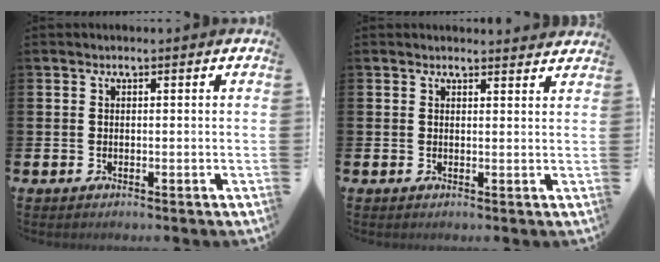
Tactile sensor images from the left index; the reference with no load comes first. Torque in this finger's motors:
{"motor_torque": [1.02, -1.11, 0.17, 0.00]}